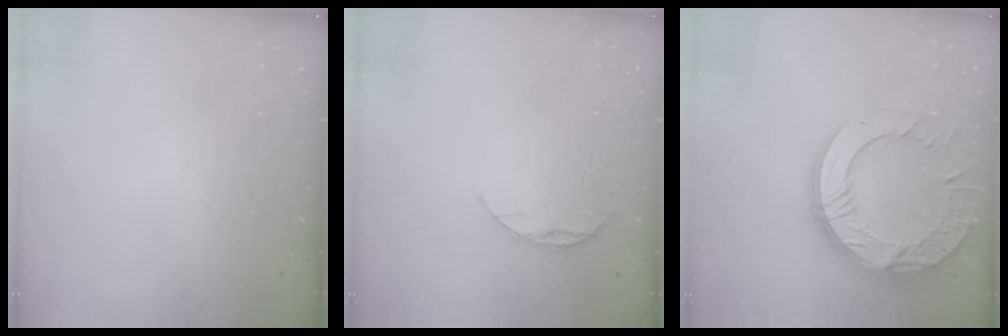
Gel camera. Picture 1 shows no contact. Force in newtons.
{"total": 6.0, "press": 5.9, "slide": 0.6}
{"total": 22.7, "press": 22.7, "slide": 1.8}